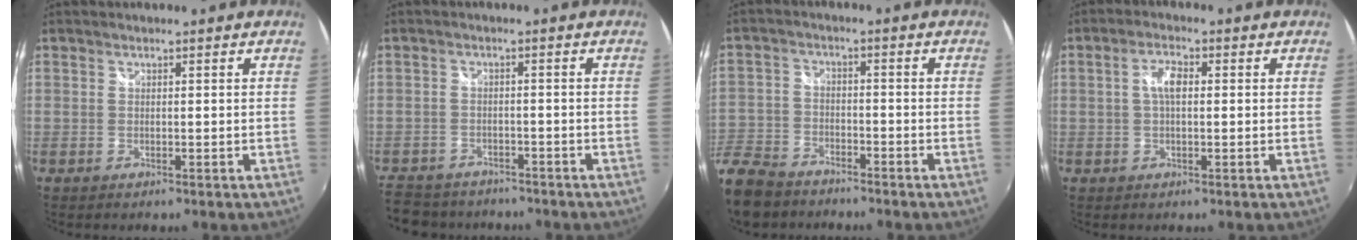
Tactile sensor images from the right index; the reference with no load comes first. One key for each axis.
{"total": 10.1, "fx": -8.2, "fy": 5.3, "fz": 2.6, "tx": -0.087, "ty": 0.007, "tz": -0.130}
{"total": 13.6, "fx": -9.7, "fy": 8.0, "fz": 5.2, "tx": -0.156, "ty": -0.002, "tz": -0.183}
{"total": 3.7, "fx": 0.3, "fy": 1.6, "fz": 3.3, "tx": -0.066, "ty": 0.009, "tz": 0.004}